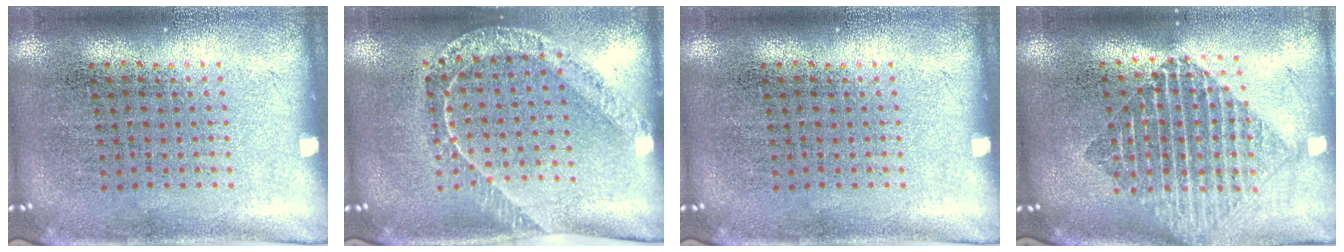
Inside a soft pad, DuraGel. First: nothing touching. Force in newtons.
{"total": 1.3, "press": 1.3, "slide": 0.2}
{"total": 0.0}
{"total": 1.9, "press": 1.6, "slide": 1.0}